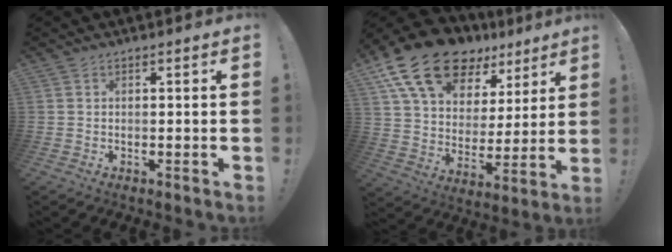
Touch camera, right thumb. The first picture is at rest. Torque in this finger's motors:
{"motor_torque": [1.52, 3.49, 0.39, 0.46, 0.52]}